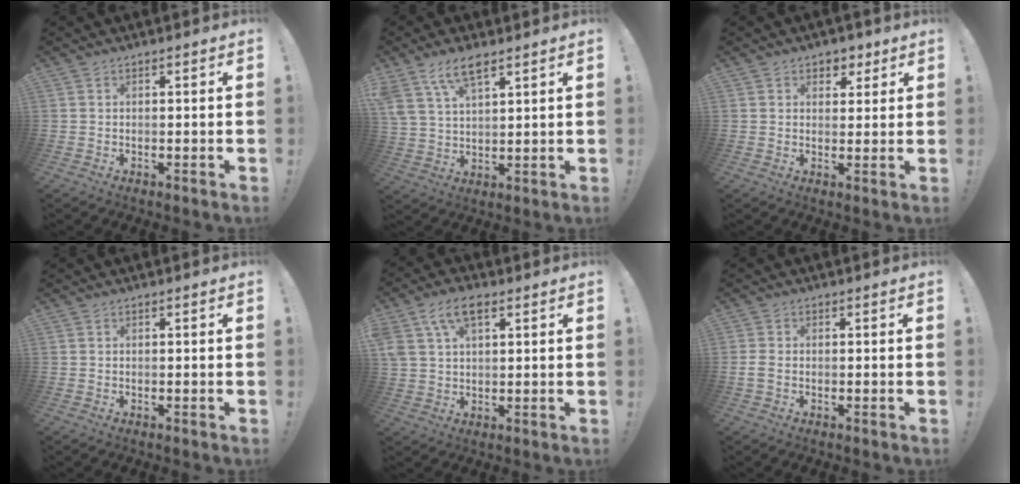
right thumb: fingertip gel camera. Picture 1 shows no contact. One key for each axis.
{"total": 9.1, "fx": 6.3, "fy": 3.9, "fz": 5.3, "tx": -0.101, "ty": -0.018, "tz": 0.121}
{"total": 4.7, "fx": 2.5, "fy": 3.8, "fz": 1.4, "tx": -0.009, "ty": -0.012, "tz": 0.046}
{"total": 0.0}
{"total": 9.8, "fx": 4.8, "fy": 5.6, "fz": 6.4, "tx": -0.123, "ty": -0.002, "tz": 0.092}
{"total": 2.3, "fx": -0.1, "fy": 1.5, "fz": 1.8, "tx": -0.028, "ty": 0.000, "tz": -0.003}